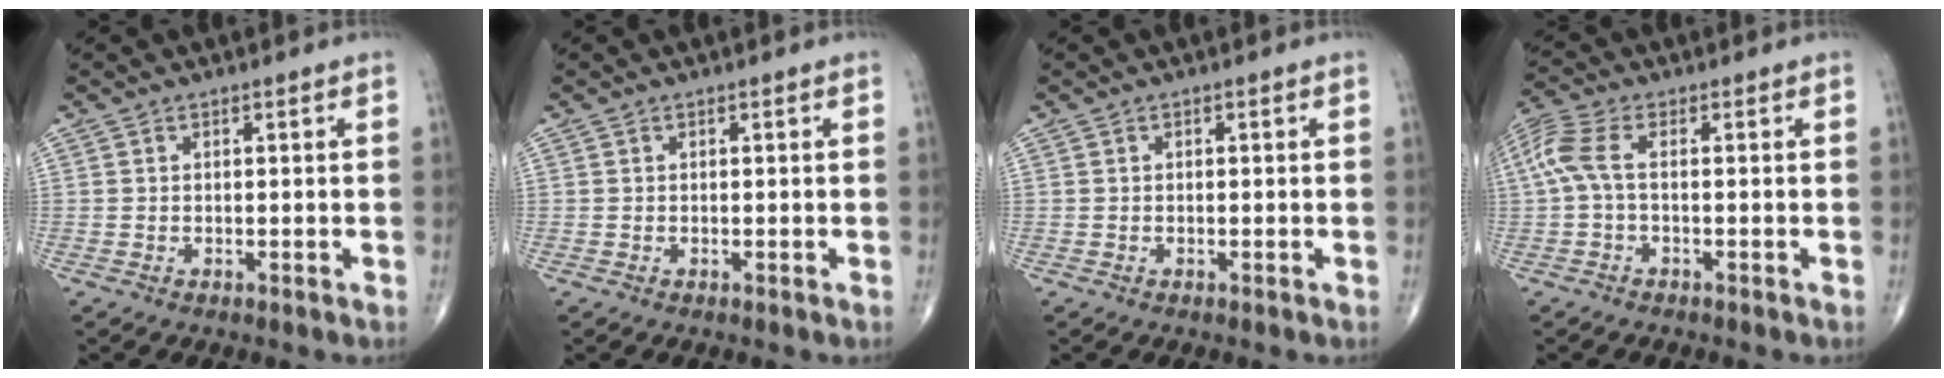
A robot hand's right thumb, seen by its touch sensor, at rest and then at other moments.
{"total": 0.0}
{"total": 0.0}
{"total": 5.8, "force": [0.0, 2.5, 5.3], "torque": [-0.152, 0.024, -0.005]}